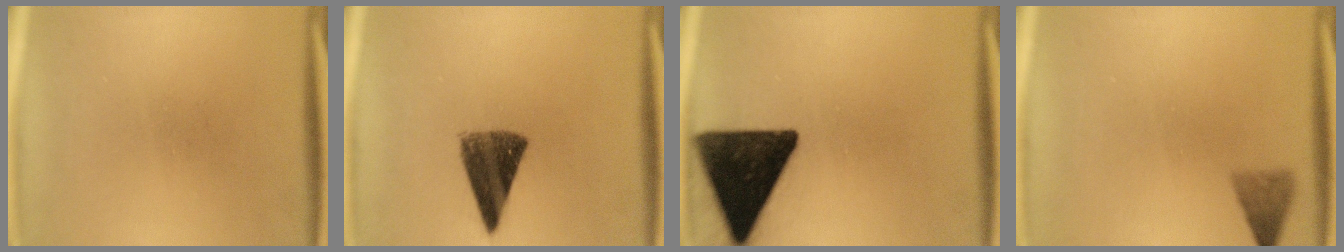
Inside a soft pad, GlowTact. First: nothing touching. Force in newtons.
{"total": 9.6}
{"total": 17.3}
{"total": 2.5}